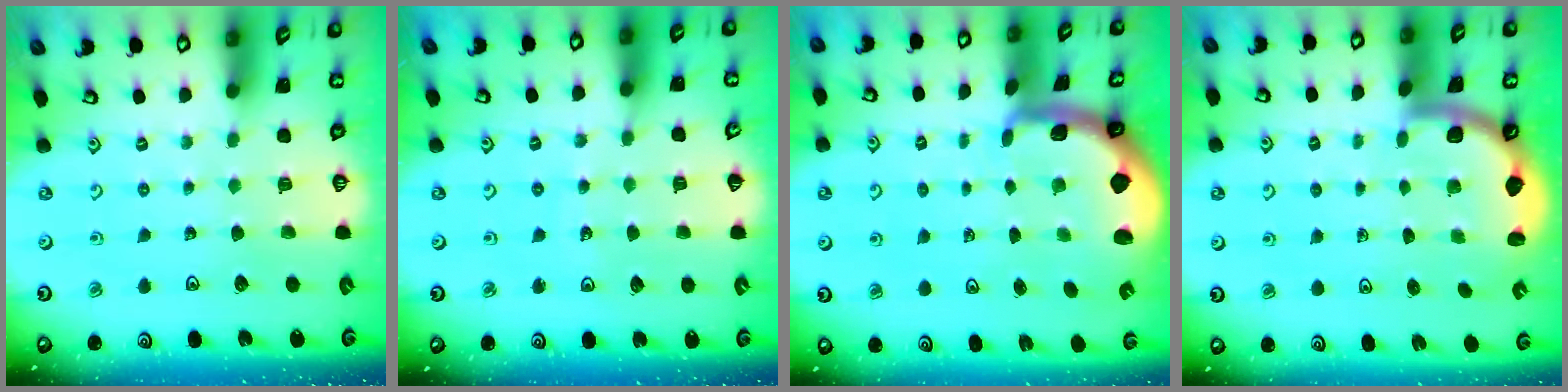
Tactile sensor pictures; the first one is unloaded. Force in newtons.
{"total": 5.1, "press": 5.1, "slide": 0.5}
{"total": 1.9, "press": 1.9, "slide": 0.4}
{"total": 1.6, "press": 1.6, "slide": 0.1}